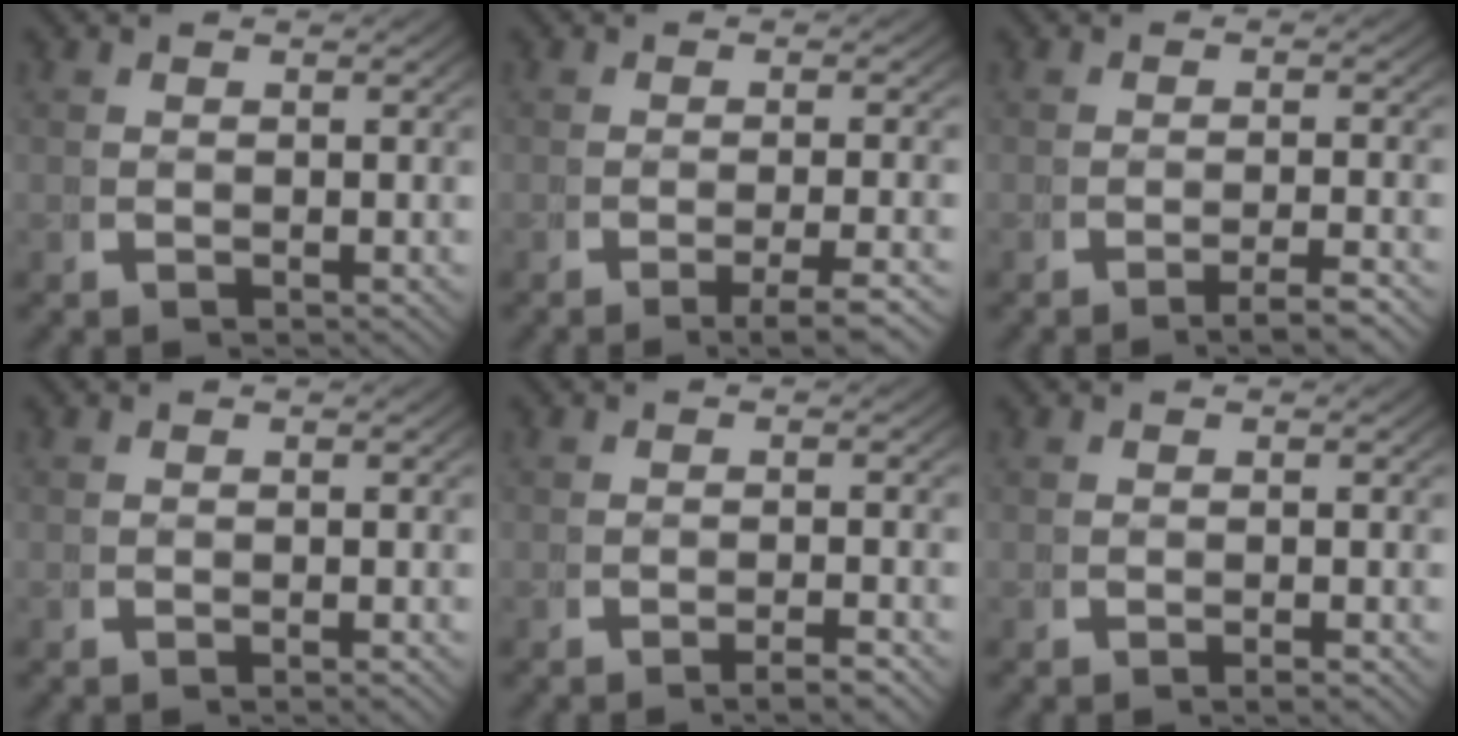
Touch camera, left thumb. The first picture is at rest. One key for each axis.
{"total": 3.0, "fx": -1.7, "fy": 0.4, "fz": 2.5, "tx": -0.042, "ty": 0.000, "tz": -0.029}
{"total": 2.4, "fx": -1.5, "fy": 0.1, "fz": 1.8, "tx": -0.029, "ty": 0.003, "tz": -0.030}
{"total": 0.6, "fx": -0.4, "fy": -0.1, "fz": 0.4, "tx": -0.004, "ty": 0.005, "tz": -0.008}
{"total": 1.6, "fx": -1.1, "fy": 0.0, "fz": 1.2, "tx": -0.017, "ty": 0.004, "tz": -0.024}
{"total": 0.6, "fx": -0.4, "fy": 0.0, "fz": 0.5, "tx": -0.007, "ty": 0.004, "tz": -0.010}